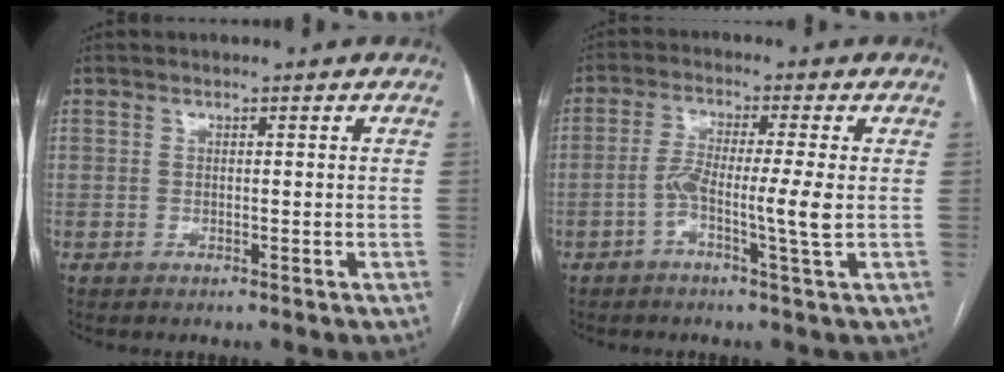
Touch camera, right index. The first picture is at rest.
{"total": 6.3, "force": [-1.3, -0.6, 6.1], "torque": [-0.120, 0.007, -0.024]}